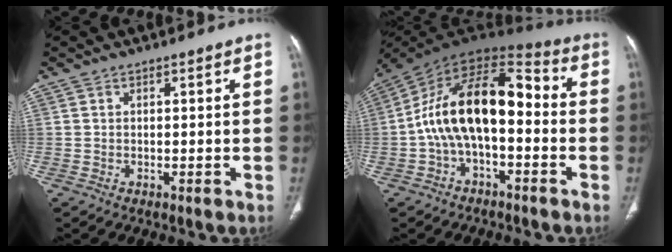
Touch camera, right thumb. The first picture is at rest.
{"total": 17.6, "force": [-1.7, 9.2, 14.9], "torque": [-0.242, 0.060, -0.039]}